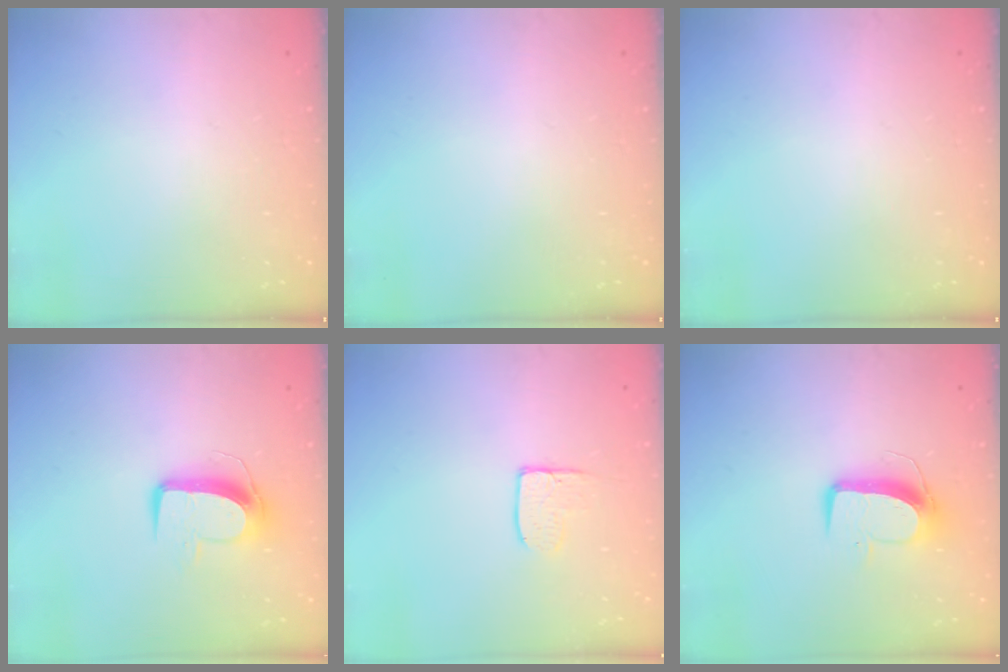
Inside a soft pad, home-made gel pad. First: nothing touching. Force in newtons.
{"total": 0.0}
{"total": 0.0}
{"total": 9.8, "press": 9.7, "slide": 0.7}
{"total": 6.3, "press": 6.2, "slide": 0.5}
{"total": 9.9, "press": 9.8, "slide": 1.0}